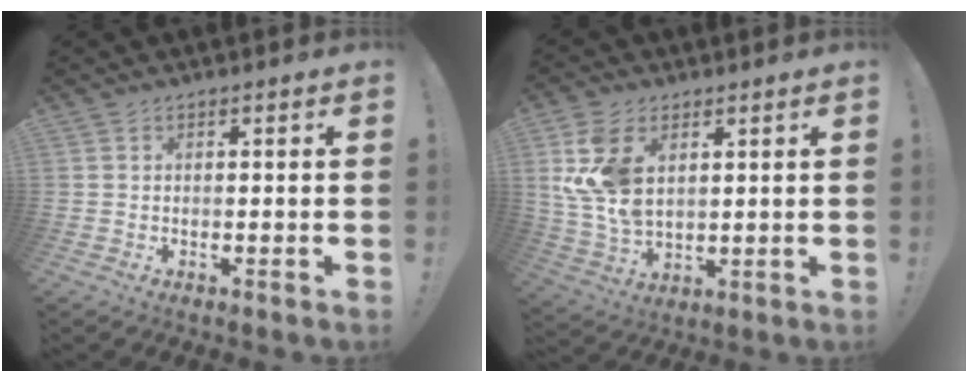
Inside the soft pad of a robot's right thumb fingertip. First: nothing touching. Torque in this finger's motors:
{"motor_torque": [0.65, 0.68, 0.16, 0.13, 0.39]}